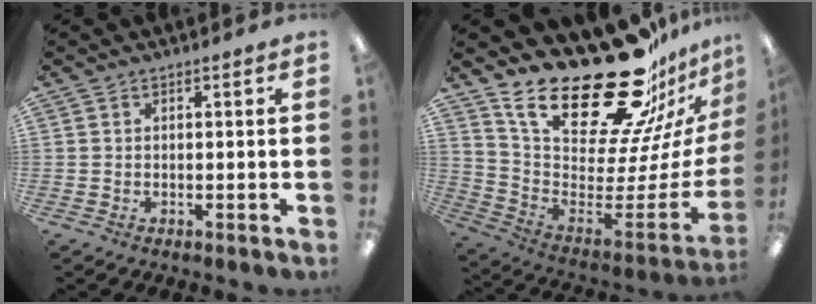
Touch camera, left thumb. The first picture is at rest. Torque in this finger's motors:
{"motor_torque": [0.43, 0.39, 0.72, -2.05, 0.27]}